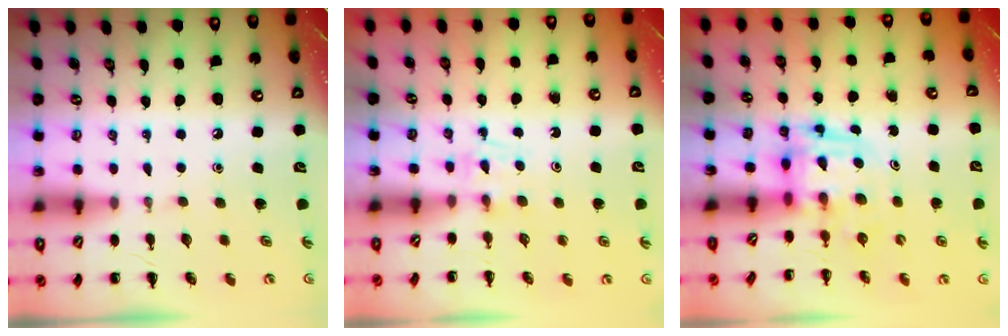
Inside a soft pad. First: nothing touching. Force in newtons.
{"total": 2.5, "press": 2.2, "slide": 1.1}
{"total": 3.8, "press": 3.7, "slide": 0.7}